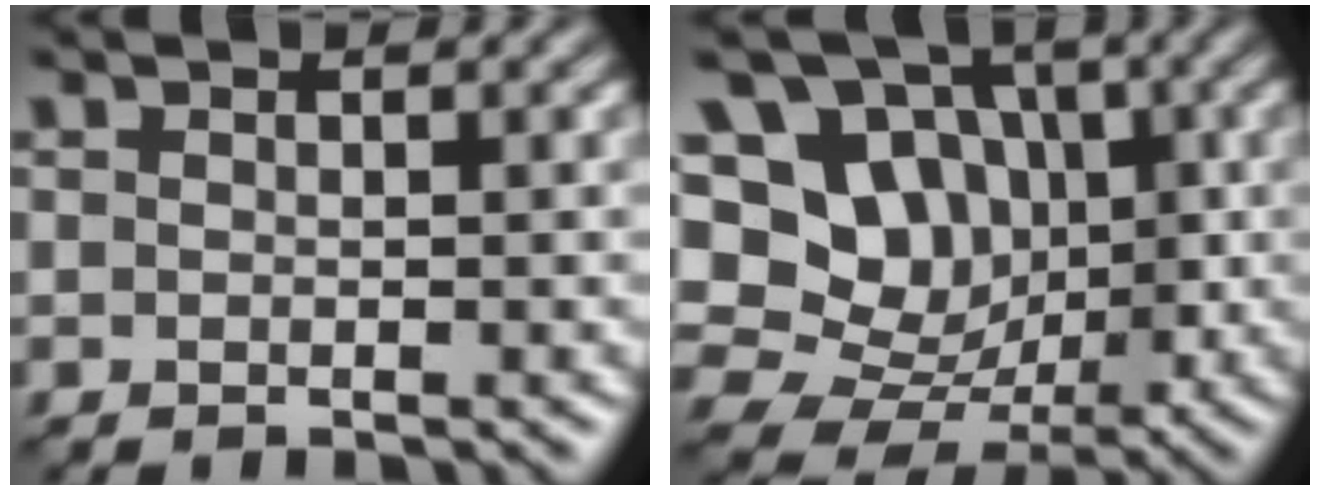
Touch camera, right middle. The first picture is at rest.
{"total": 12.1, "force": [1.9, 10.7, 5.3], "torque": [-0.147, 0.050, 0.016]}